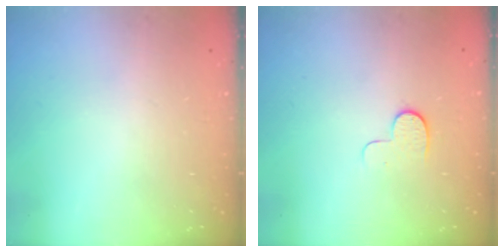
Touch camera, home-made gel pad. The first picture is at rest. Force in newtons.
{"total": 5.7, "press": 5.7, "slide": 0.6}